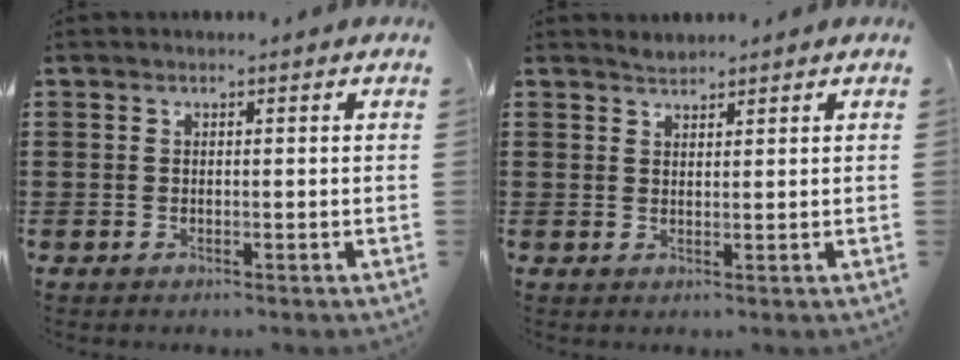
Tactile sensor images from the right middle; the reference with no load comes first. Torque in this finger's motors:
{"motor_torque": [-0.02, -0.02, 0.00, 0.00]}